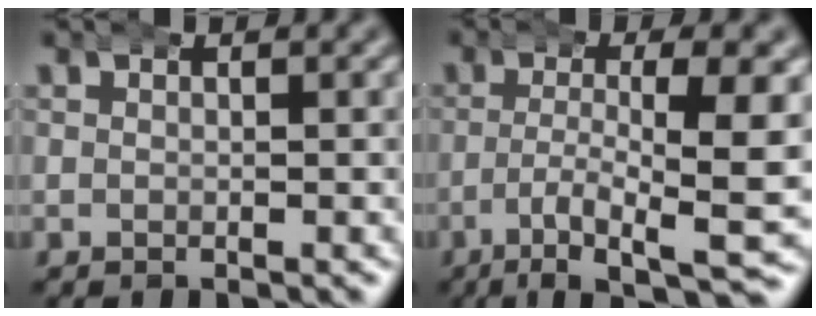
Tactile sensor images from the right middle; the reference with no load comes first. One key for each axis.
{"total": 10.4, "fx": -7.1, "fy": 2.4, "fz": 7.2, "tx": -0.098, "ty": -0.025, "tz": -0.101}